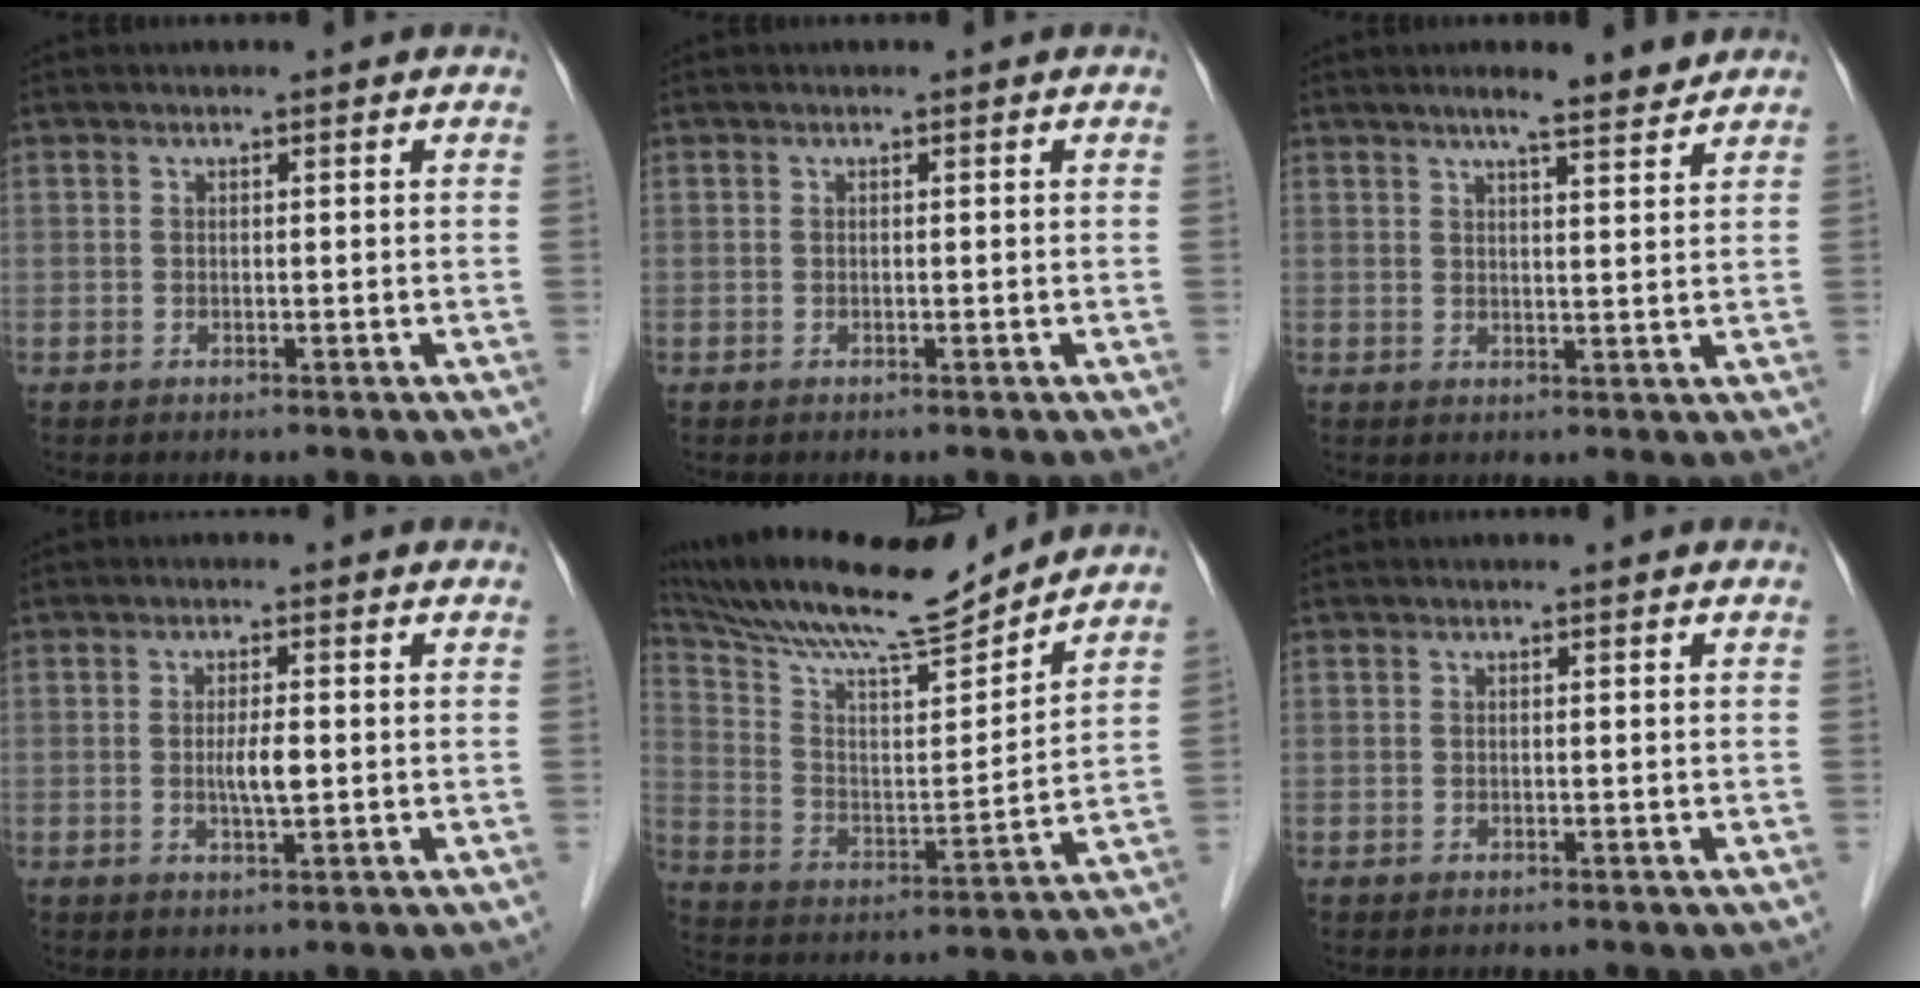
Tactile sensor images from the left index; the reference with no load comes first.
{"total": 0.0}
{"total": 5.6, "force": [4.7, 0.3, 2.9], "torque": [-0.047, 0.008, 0.069]}
{"total": 3.0, "force": [-0.2, 0.4, 2.9], "torque": [-0.056, -0.003, -0.002]}
{"total": 17.7, "force": [16.1, 1.2, 7.3], "torque": [-0.140, 0.002, 0.275]}
{"total": 0.0}